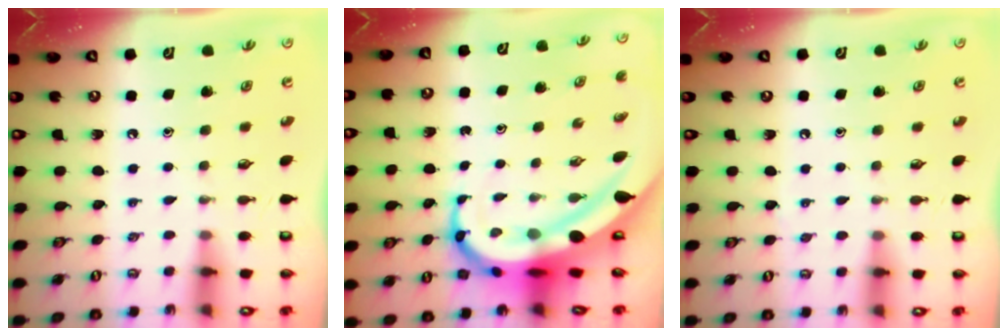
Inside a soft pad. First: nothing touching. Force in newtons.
{"total": 11.9, "press": 11.8, "slide": 1.5}
{"total": 3.5, "press": 3.5, "slide": 0.4}